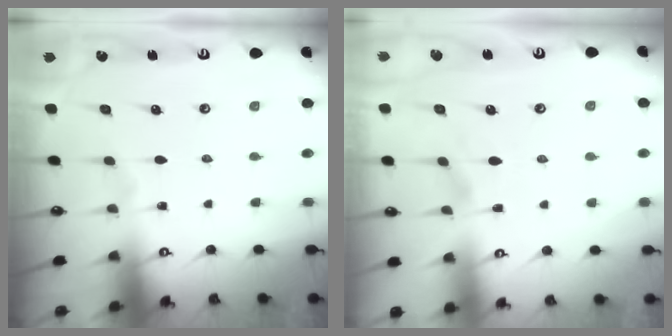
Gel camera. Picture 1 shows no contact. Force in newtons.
{"total": 2.9, "press": 2.7, "slide": 1.0}